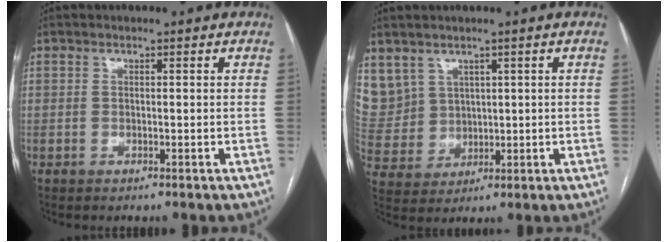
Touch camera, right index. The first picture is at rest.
{"total": 10.8, "force": [5.0, 9.4, 2.2], "torque": [-0.083, 0.045, 0.132]}